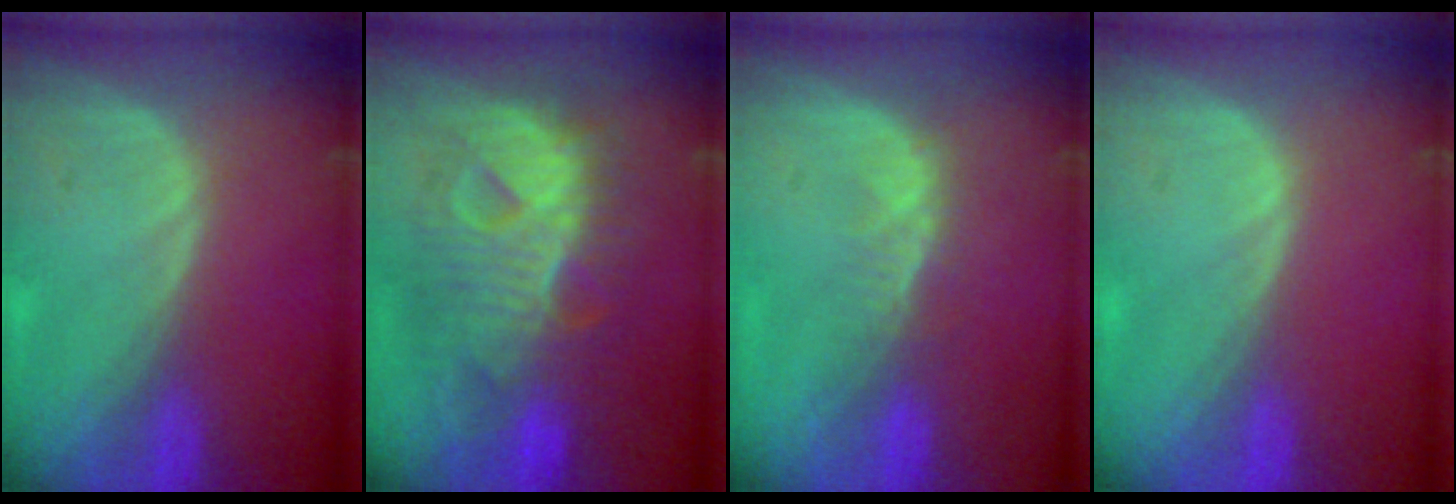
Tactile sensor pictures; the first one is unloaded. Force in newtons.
{"total": 12.1, "press": 12.0, "slide": 1.4}
{"total": 3.1, "press": 2.7, "slide": 1.5}
{"total": 0.0}